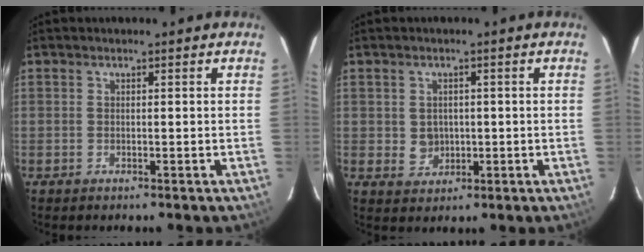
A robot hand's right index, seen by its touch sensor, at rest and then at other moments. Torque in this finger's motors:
{"motor_torque": [0.06, 0.11, -0.01, 0.00]}